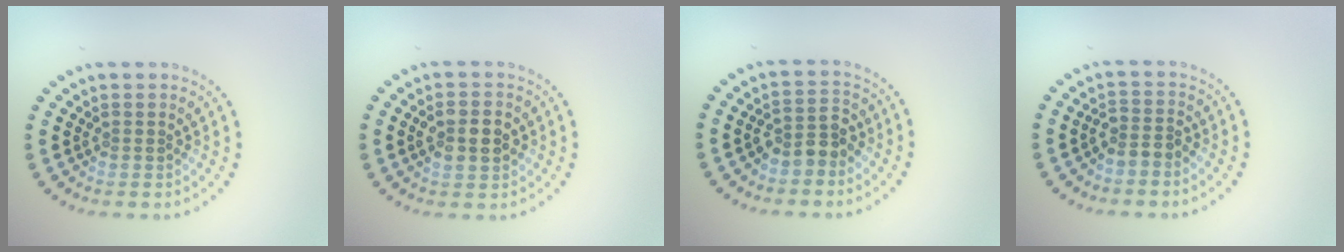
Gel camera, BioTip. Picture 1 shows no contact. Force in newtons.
{"total": 2.9, "press": 2.9, "slide": 0.1}
{"total": 2.6, "press": 2.4, "slide": 1.0}
{"total": 1.8, "press": 1.4, "slide": 1.0}